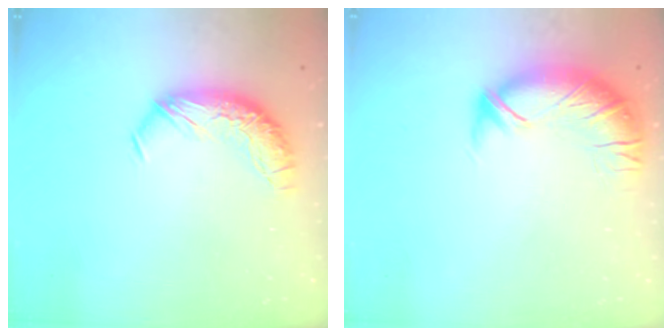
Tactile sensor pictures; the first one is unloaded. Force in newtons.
{"total": 3.0, "press": 1.5, "slide": 2.6}